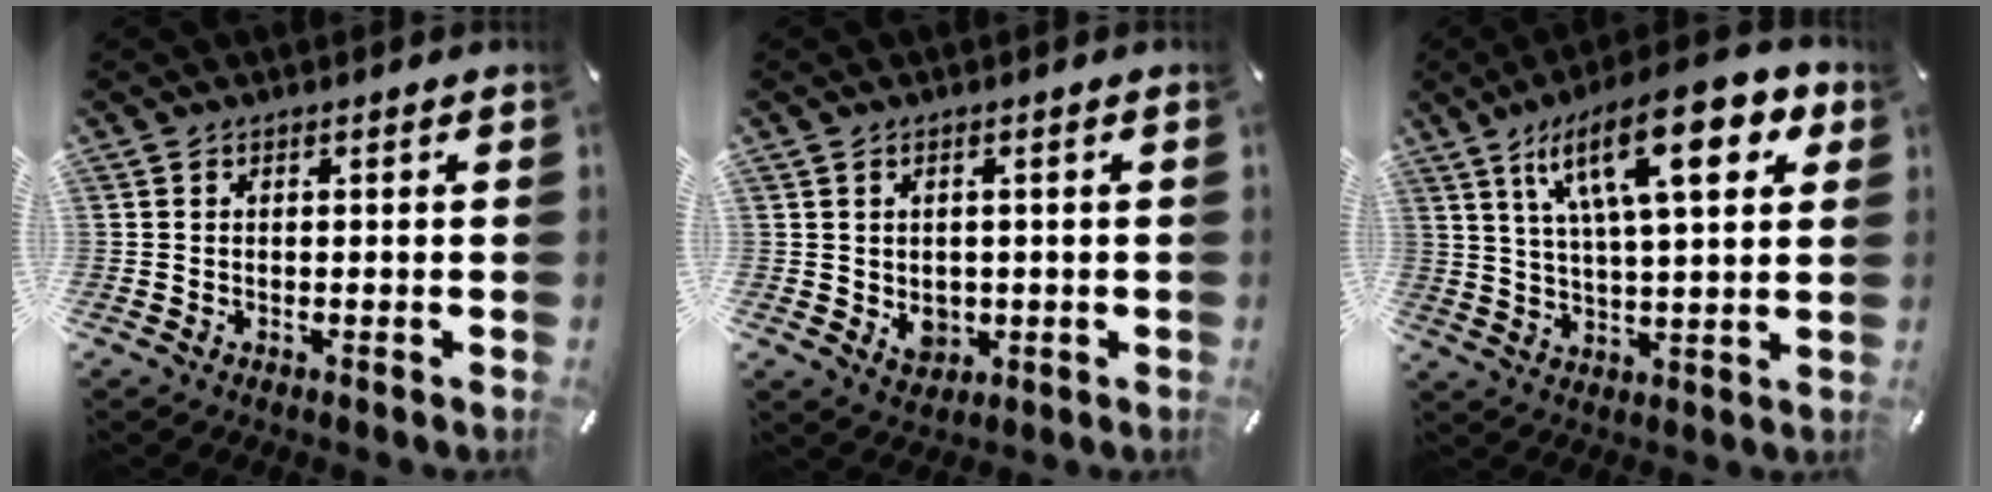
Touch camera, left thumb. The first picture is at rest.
{"total": 4.2, "force": [-0.2, 3.6, 2.1], "torque": [-0.012, -0.003, -0.004]}
{"total": 19.7, "force": [9.9, 6.2, 15.9], "torque": [-0.268, -0.022, 0.154]}